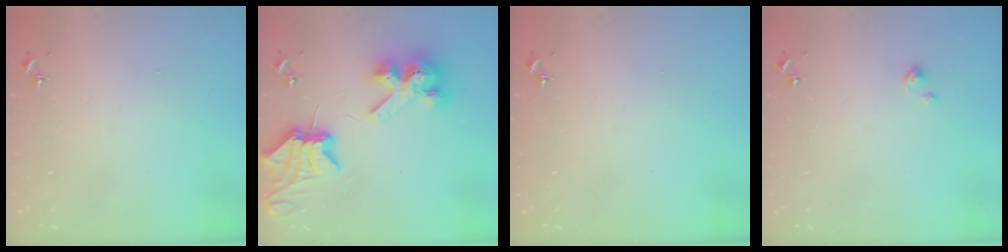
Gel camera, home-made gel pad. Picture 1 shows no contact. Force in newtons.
{"total": 9.9, "press": 9.8, "slide": 1.2}
{"total": 0.0}
{"total": 1.4, "press": 1.4, "slide": 0.1}